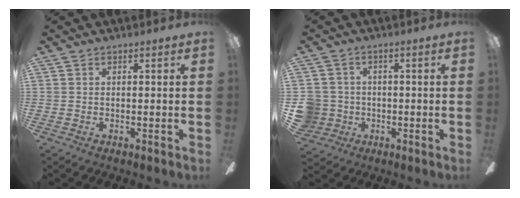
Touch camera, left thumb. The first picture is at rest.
{"total": 6.6, "force": [-0.7, 6.4, 1.4], "torque": [-0.057, 0.008, -0.011]}